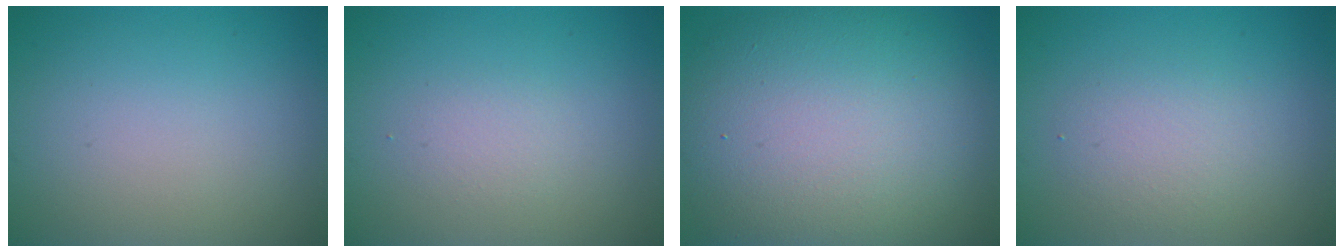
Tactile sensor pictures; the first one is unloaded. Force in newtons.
{"total": 1.2, "press": 1.2, "slide": 0.0}
{"total": 14.0, "press": 14.0, "slide": 0.6}
{"total": 2.5, "press": 2.5, "slide": 0.1}